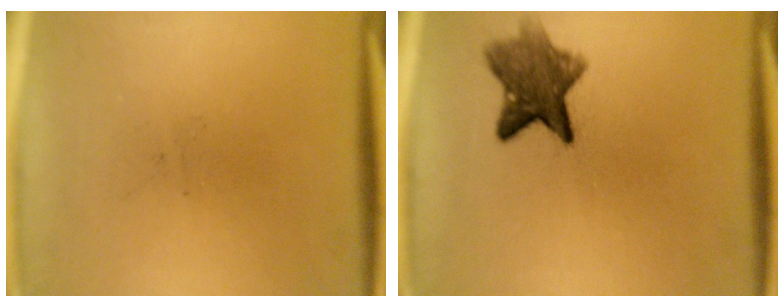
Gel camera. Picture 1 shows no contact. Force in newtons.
{"total": 7.5}